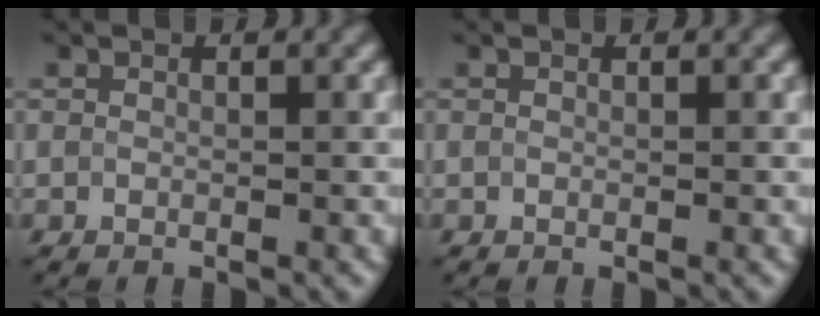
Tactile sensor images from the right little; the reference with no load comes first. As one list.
[{"total": 0.0}]